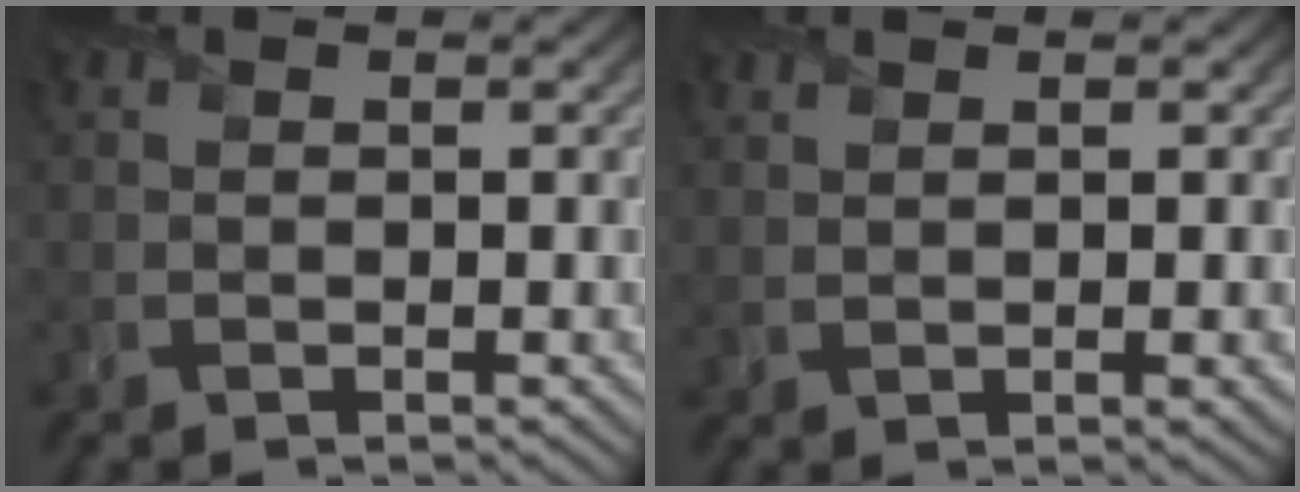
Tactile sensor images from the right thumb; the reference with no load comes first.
{"total": 1.4, "force": [0.8, 0.3, 1.2], "torque": [-0.023, 0.006, 0.018]}